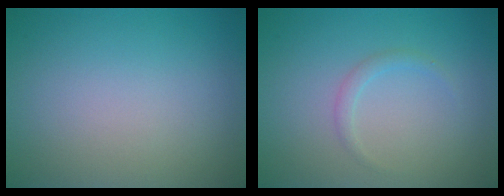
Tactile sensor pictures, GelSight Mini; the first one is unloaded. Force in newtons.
{"total": 1.0, "press": 1.0, "slide": 0.0}